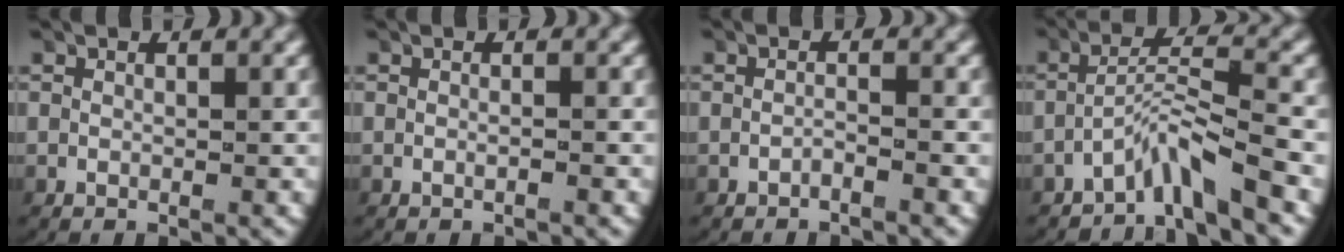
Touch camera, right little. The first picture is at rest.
{"total": 0.6, "force": [-0.5, -0.2, 0.3], "torque": [-0.007, 0.001, -0.008]}
{"total": 1.1, "force": [-1.0, -0.3, 0.3], "torque": [-0.011, -0.002, -0.017]}
{"total": 3.6, "force": [-2.7, -0.1, 2.5], "torque": [-0.052, 0.008, -0.047]}